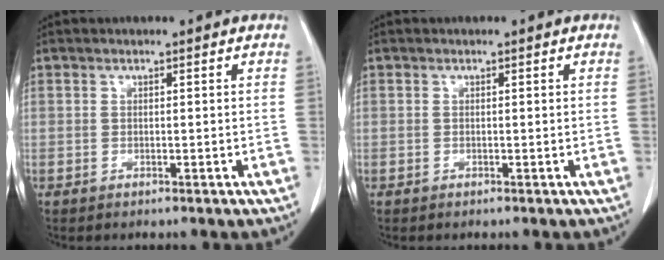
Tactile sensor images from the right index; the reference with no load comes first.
{"total": 0.0}